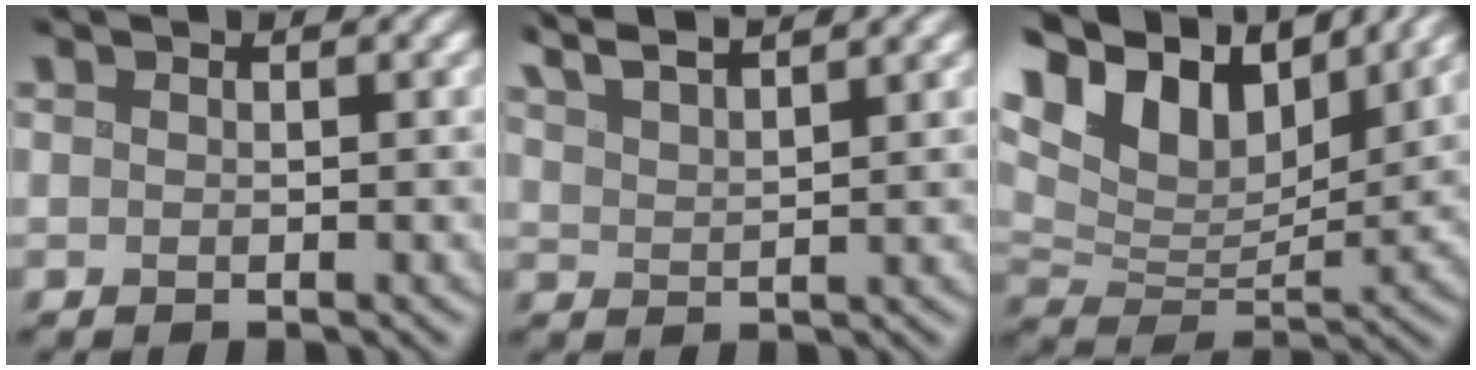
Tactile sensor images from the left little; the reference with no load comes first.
{"total": 6.3, "force": [5.2, 1.4, 3.3], "torque": [-0.030, 0.030, 0.049]}
{"total": 11.5, "force": [7.8, 5.5, 6.5], "torque": [-0.139, 0.032, 0.130]}